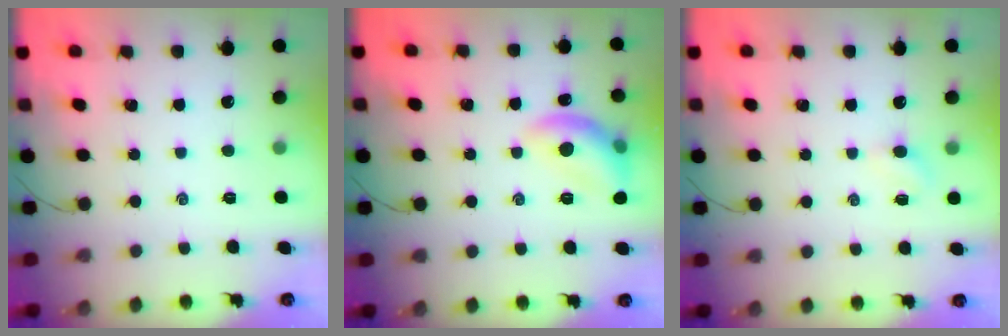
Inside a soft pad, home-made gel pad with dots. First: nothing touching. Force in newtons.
{"total": 11.5, "press": 11.5, "slide": 0.7}
{"total": 2.8, "press": 2.6, "slide": 1.0}